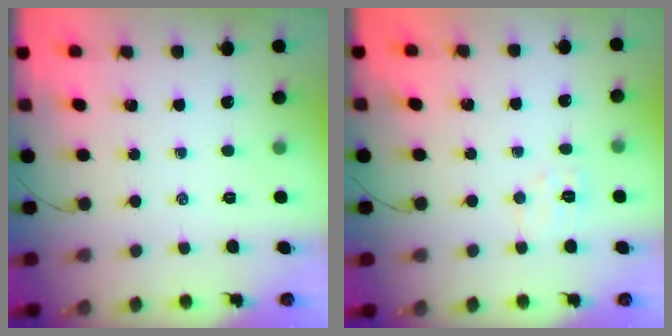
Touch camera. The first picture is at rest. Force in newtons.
{"total": 5.5, "press": 5.4, "slide": 1.0}